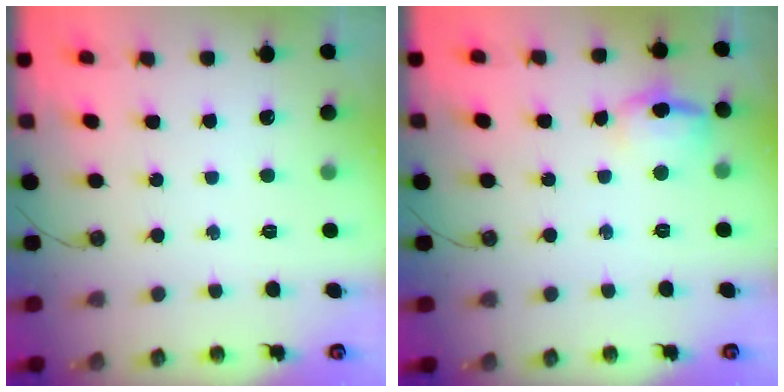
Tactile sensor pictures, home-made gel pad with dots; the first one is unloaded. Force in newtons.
{"total": 10.6, "press": 10.5, "slide": 1.5}